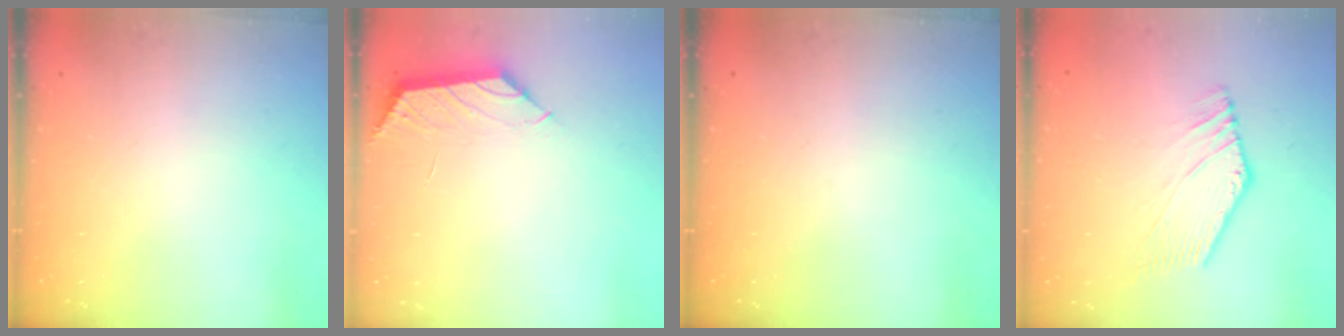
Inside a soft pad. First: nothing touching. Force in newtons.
{"total": 1.0, "press": 0.9, "slide": 0.4}
{"total": 0.0}
{"total": 1.0, "press": 0.8, "slide": 0.5}